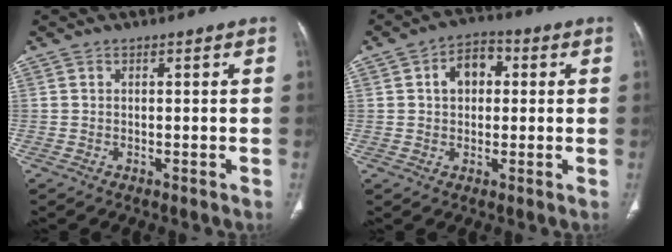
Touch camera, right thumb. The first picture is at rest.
{"total": 6.9, "force": [1.3, 5.0, 4.6], "torque": [-0.054, 0.014, 0.014]}